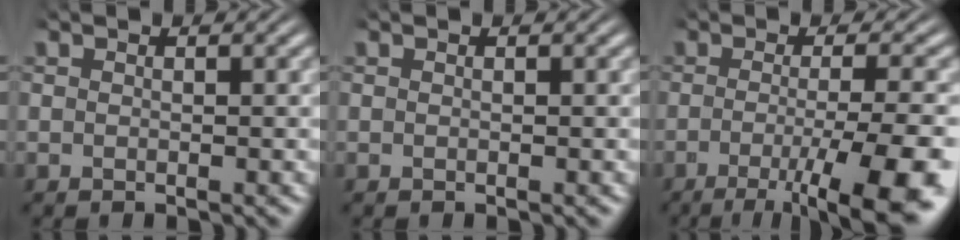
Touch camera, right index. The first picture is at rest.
{"total": 0.0}
{"total": 8.5, "force": [-3.8, 2.0, 7.4], "torque": [-0.095, -0.019, -0.046]}